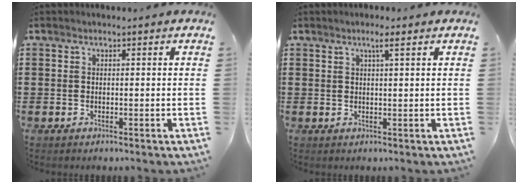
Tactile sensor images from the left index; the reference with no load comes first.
{"total": 2.1, "force": [1.1, 0.1, 1.8], "torque": [-0.037, 0.001, 0.019]}